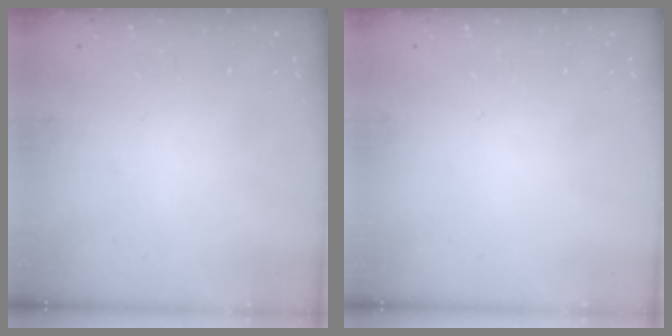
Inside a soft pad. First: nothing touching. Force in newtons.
{"total": 0.0}